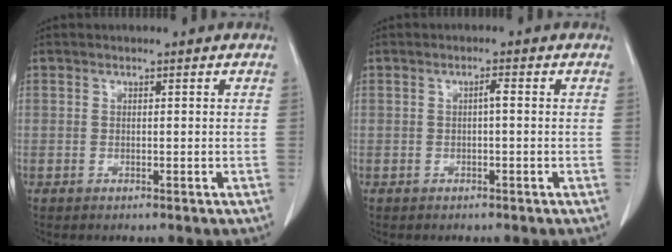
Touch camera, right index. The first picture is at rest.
{"total": 1.2, "force": [-0.1, 0.1, 1.2], "torque": [-0.021, 0.004, -0.001]}